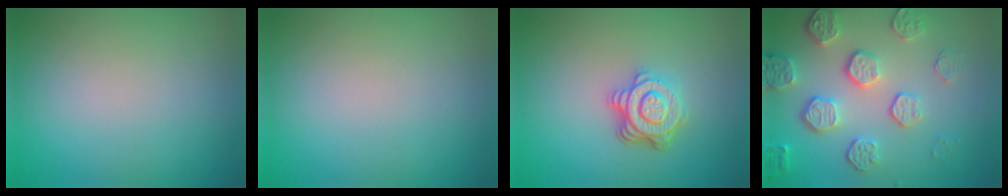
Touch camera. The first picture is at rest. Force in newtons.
{"total": 0.0}
{"total": 4.6, "press": 3.3, "slide": 3.1}
{"total": 5.4, "press": 4.2, "slide": 3.3}